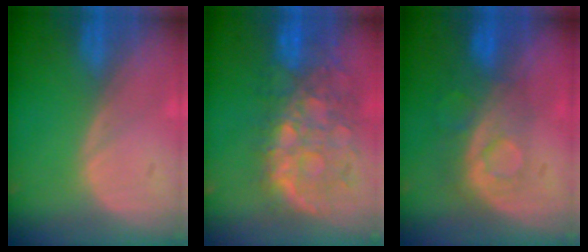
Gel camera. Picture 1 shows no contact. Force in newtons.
{"total": 11.1, "press": 9.7, "slide": 5.5}
{"total": 8.5, "press": 7.1, "slide": 4.8}